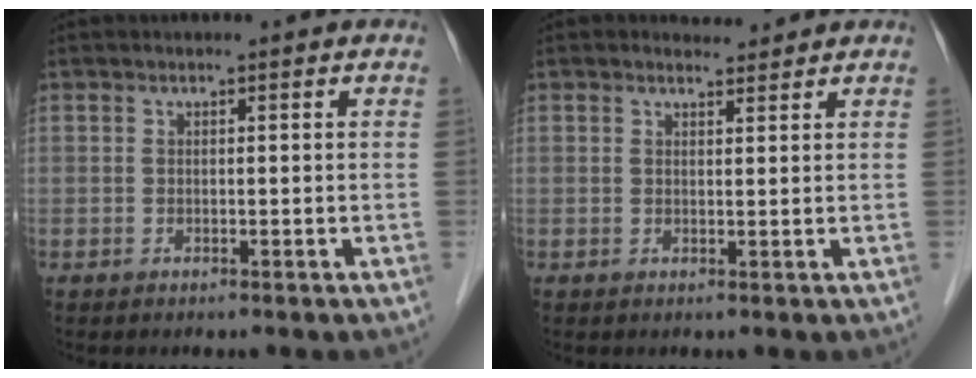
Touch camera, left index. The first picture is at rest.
{"total": 1.7, "force": [1.6, 0.4, -0.1], "torque": [-0.006, 0.001, 0.026]}